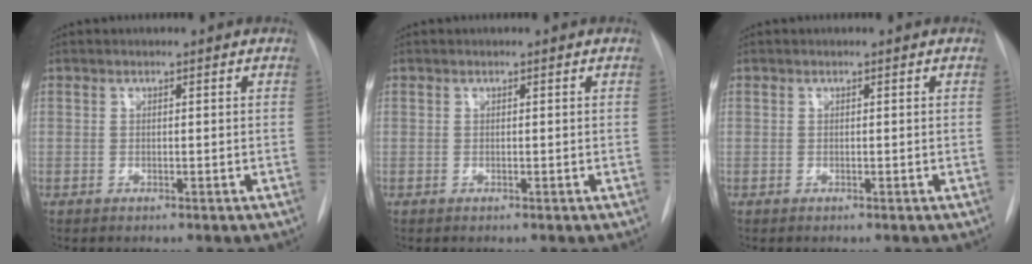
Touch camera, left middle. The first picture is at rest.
{"total": 0.0}
{"total": 0.0}